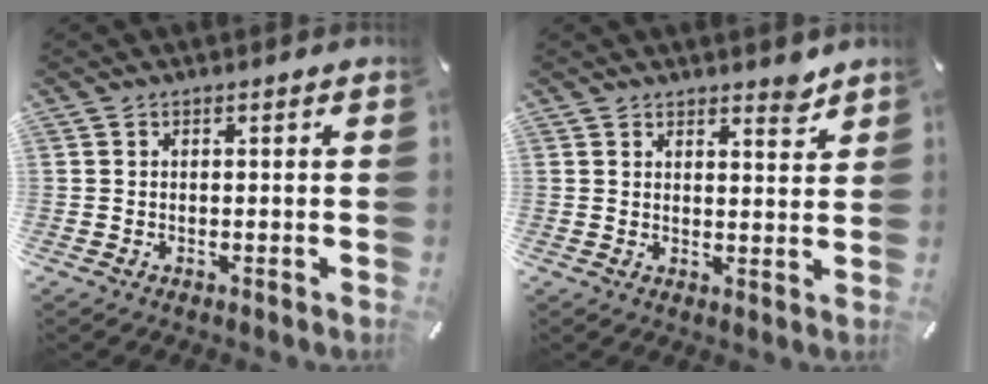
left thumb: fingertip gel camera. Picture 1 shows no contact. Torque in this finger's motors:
{"motor_torque": [0.25, -0.43, -0.02, 0.14, -0.02]}